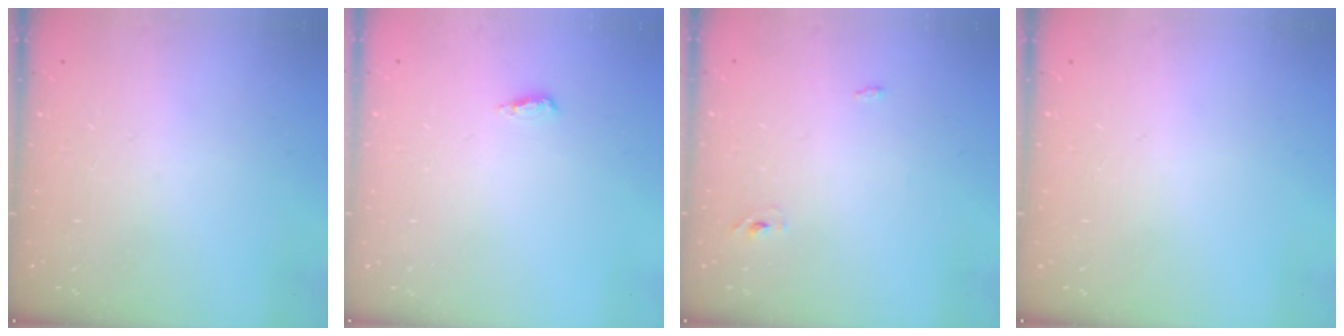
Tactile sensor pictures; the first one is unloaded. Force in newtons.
{"total": 2.7, "press": 2.5, "slide": 1.0}
{"total": 2.3, "press": 2.1, "slide": 1.0}
{"total": 0.0}